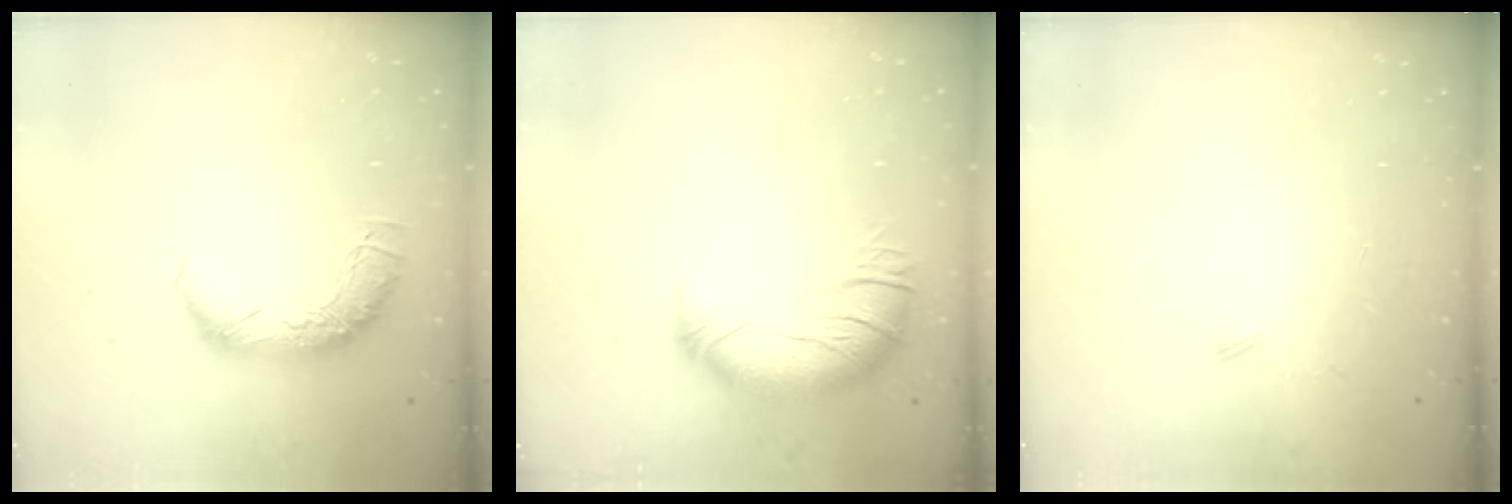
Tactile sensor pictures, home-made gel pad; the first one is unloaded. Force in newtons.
{"total": 2.7, "press": 0.9, "slide": 2.6}
{"total": 8.7, "press": 8.7, "slide": 0.5}